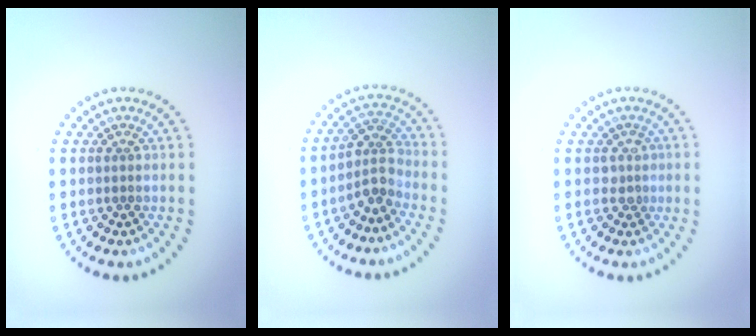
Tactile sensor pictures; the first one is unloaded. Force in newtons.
{"total": 2.9, "press": 2.3, "slide": 1.7}
{"total": 1.3, "press": 1.0, "slide": 0.9}